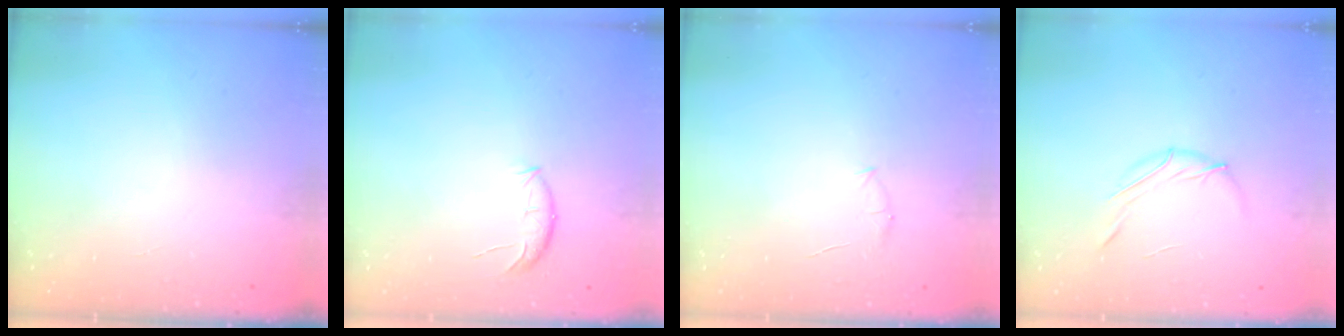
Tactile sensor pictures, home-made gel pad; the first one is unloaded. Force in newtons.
{"total": 7.7, "press": 7.6, "slide": 1.5}
{"total": 4.2, "press": 4.0, "slide": 1.1}
{"total": 6.2, "press": 6.0, "slide": 1.3}